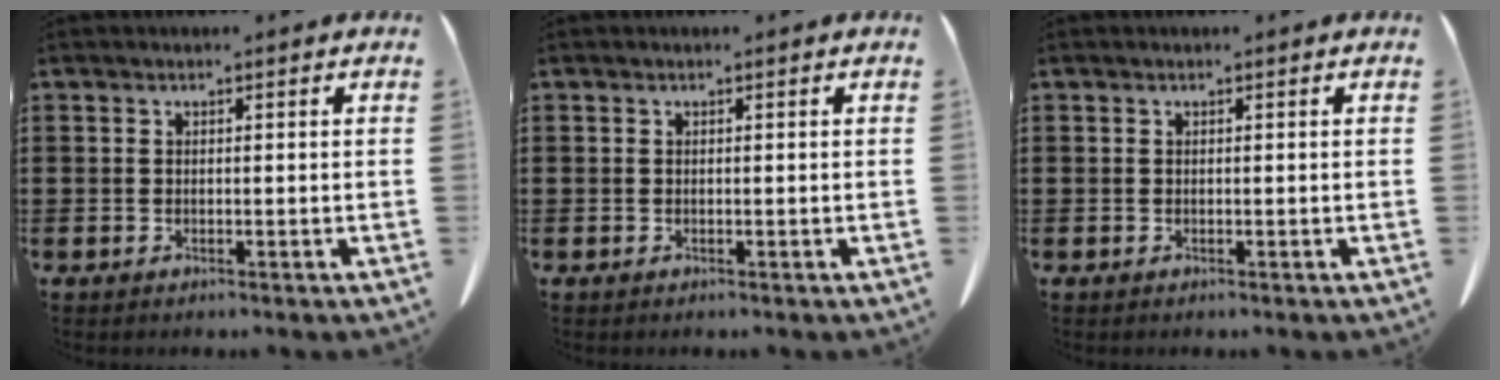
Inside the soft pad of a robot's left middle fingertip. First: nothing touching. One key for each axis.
{"total": 0.0}
{"total": 0.0}